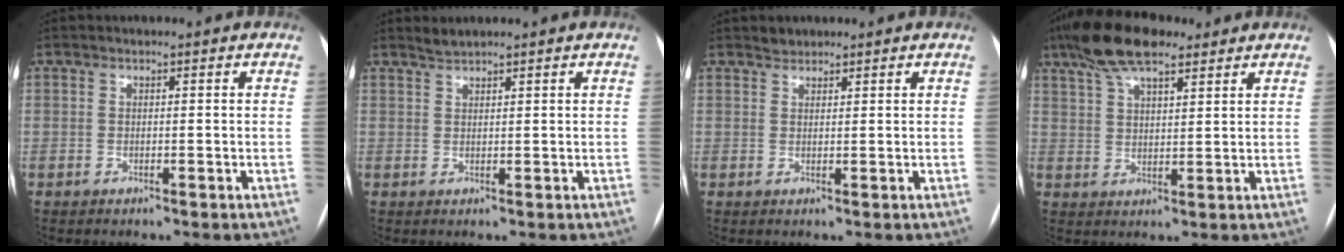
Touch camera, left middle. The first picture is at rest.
{"total": 1.4, "force": [1.4, -0.1, 0.1], "torque": [-0.007, 0.005, 0.031]}
{"total": 1.4, "force": [1.2, 0.6, 0.0], "torque": [-0.003, 0.004, 0.020]}
{"total": 10.3, "force": [7.5, 3.2, 6.4], "torque": [-0.126, 0.026, 0.133]}